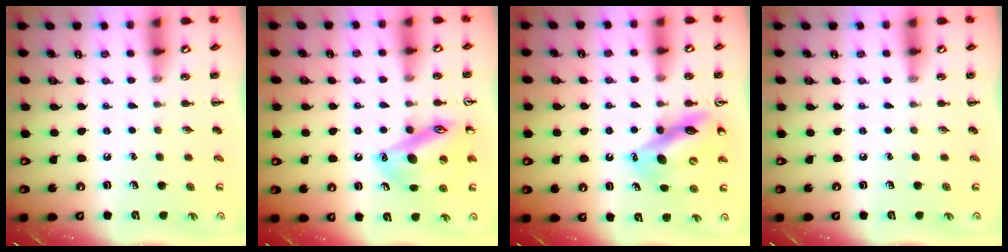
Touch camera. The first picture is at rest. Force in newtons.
{"total": 16.2, "press": 16.1, "slide": 1.8}
{"total": 12.4, "press": 11.8, "slide": 3.7}
{"total": 0.0}